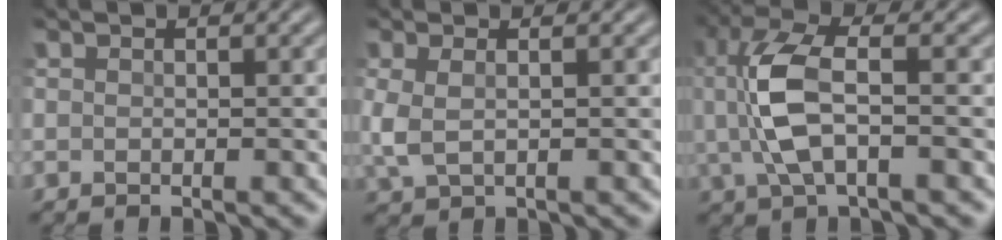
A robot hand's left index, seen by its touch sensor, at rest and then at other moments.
{"total": 2.8, "force": [-0.3, 1.6, 2.3], "torque": [-0.060, -0.006, -0.001]}
{"total": 6.5, "force": [-0.1, 2.6, 6.0], "torque": [-0.139, 0.009, -0.004]}